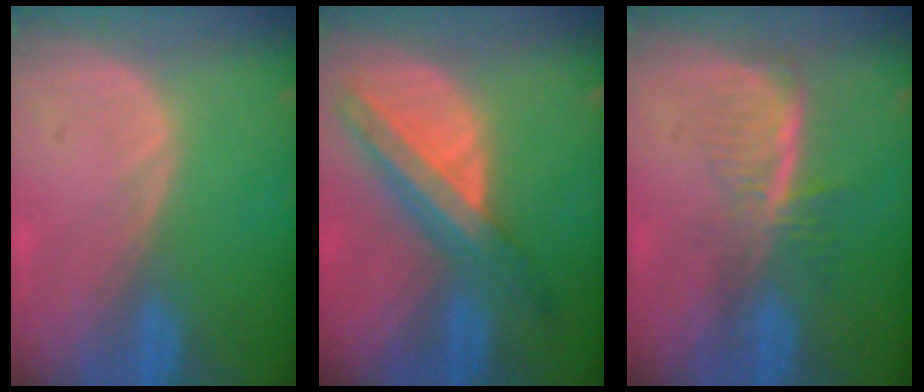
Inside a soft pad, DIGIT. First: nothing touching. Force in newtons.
{"total": 8.6, "press": 7.4, "slide": 4.5}
{"total": 6.0, "press": 5.2, "slide": 3.0}